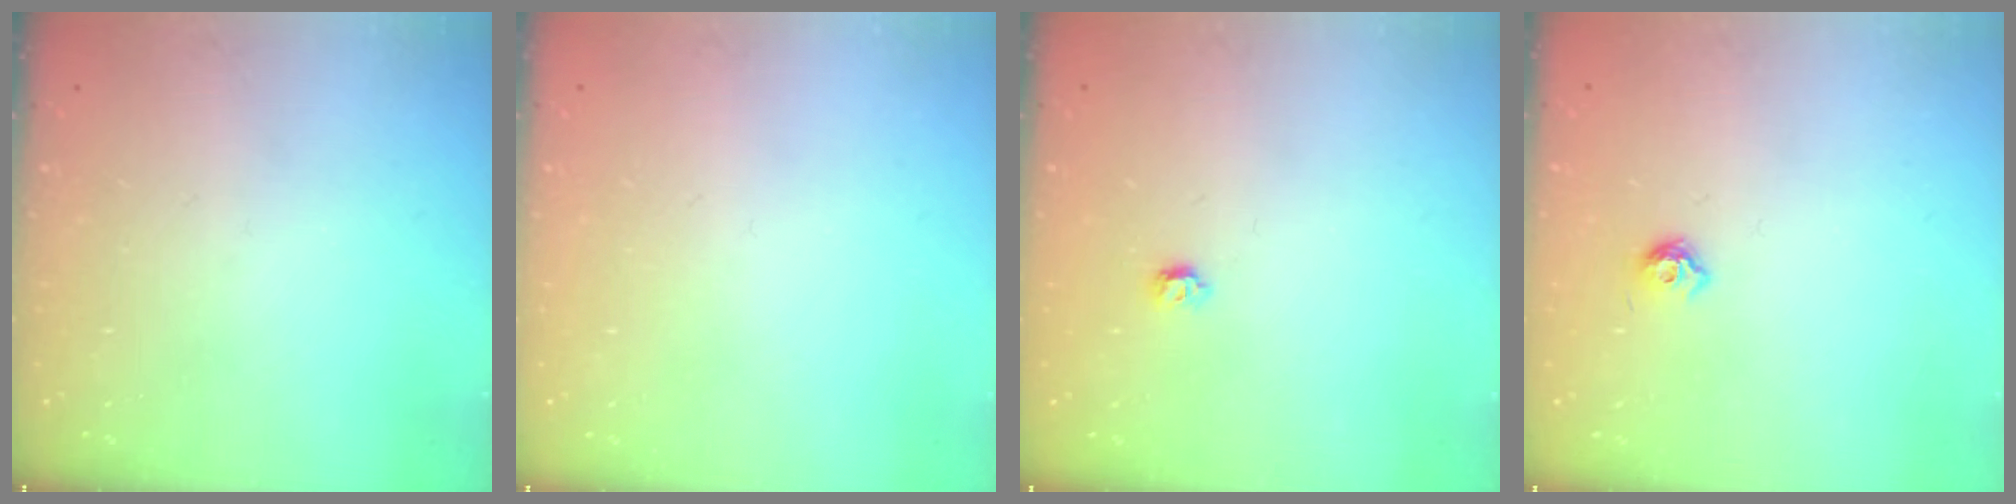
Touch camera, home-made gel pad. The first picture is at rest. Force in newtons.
{"total": 0.8, "press": 0.8, "slide": 0.0}
{"total": 3.8, "press": 3.7, "slide": 0.6}
{"total": 5.6, "press": 5.5, "slide": 1.0}